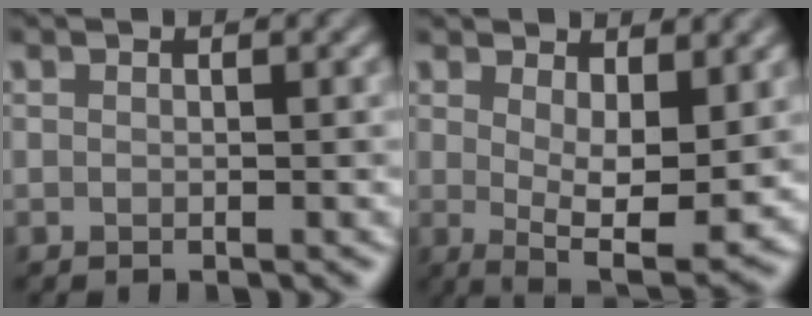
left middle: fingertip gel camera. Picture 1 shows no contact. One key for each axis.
{"total": 6.6, "fx": 1.3, "fy": 2.3, "fz": 6.1, "tx": -0.102, "ty": -0.019, "tz": 0.028}